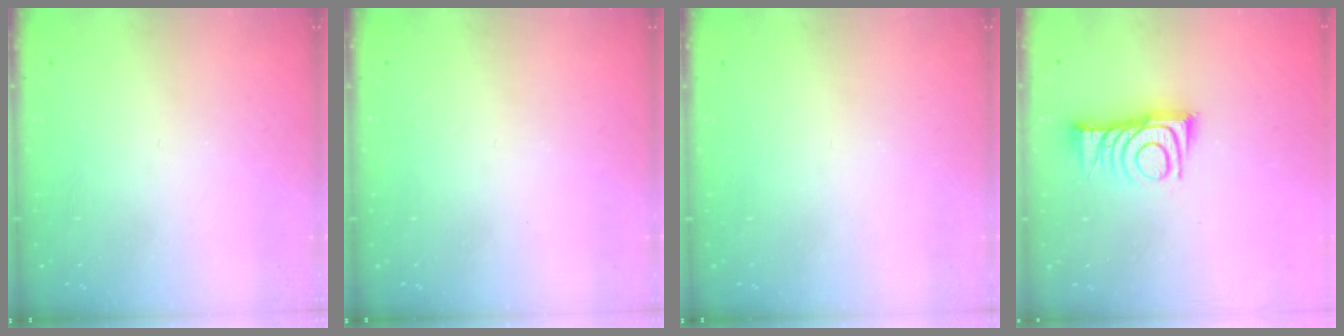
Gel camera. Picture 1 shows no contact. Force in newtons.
{"total": 0.0}
{"total": 0.0}
{"total": 10.6, "press": 10.6, "slide": 0.4}